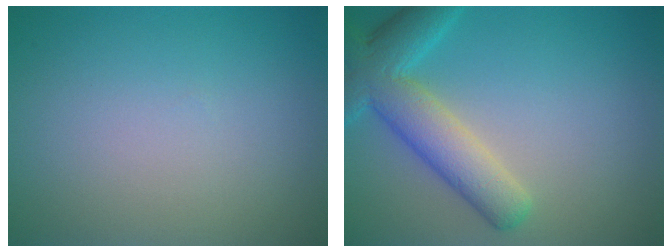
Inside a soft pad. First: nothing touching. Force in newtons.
{"total": 6.2, "press": 6.2, "slide": 0.6}